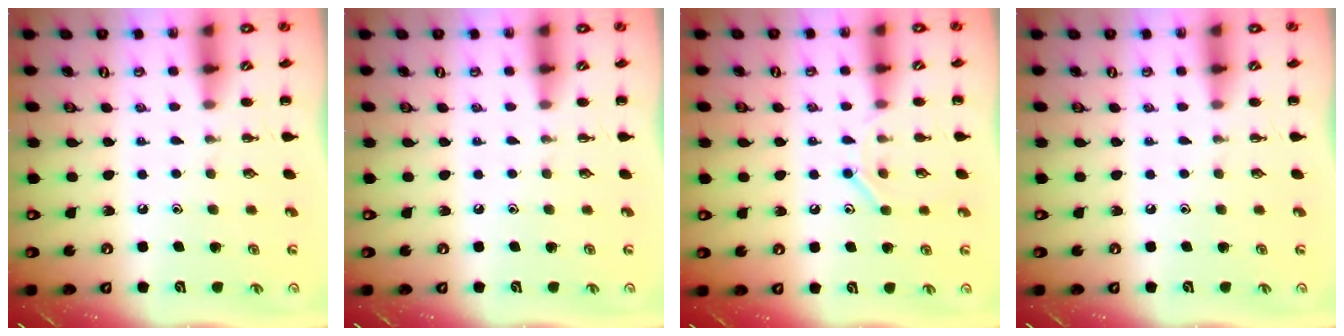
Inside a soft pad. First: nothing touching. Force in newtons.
{"total": 0.0}
{"total": 8.4, "press": 8.4, "slide": 0.6}
{"total": 0.0}